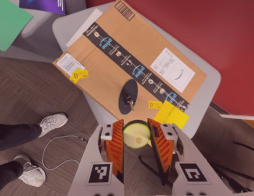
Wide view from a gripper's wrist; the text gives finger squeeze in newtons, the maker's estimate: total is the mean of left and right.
{"total": 10.4, "left": 10.6, "right": 10.2}